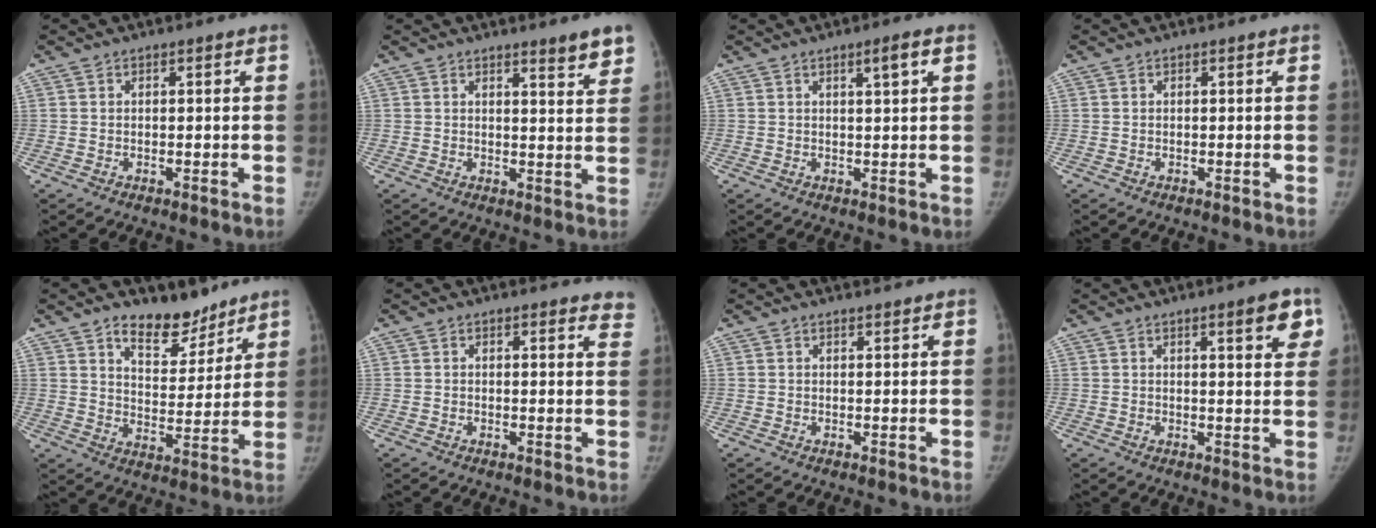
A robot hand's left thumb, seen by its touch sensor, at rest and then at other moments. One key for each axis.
{"total": 4.7, "fx": 3.6, "fy": 0.5, "fz": 3.0, "tx": -0.022, "ty": -0.025, "tz": 0.045}
{"total": 2.6, "fx": 1.2, "fy": 0.0, "fz": 2.3, "tx": -0.033, "ty": -0.005, "tz": 0.020}
{"total": 0.0}
{"total": 9.9, "fx": 7.8, "fy": 4.9, "fz": 3.7, "tx": -0.022, "ty": -0.058, "tz": 0.133}
{"total": 5.2, "fx": 4.9, "fy": 1.3, "fz": 1.3, "tx": 0.016, "ty": -0.022, "tz": 0.029}
{"total": 1.4, "fx": 1.3, "fy": 0.0, "fz": 0.3, "tx": 0.002, "ty": -0.006, "tz": 0.023}
{"total": 5.9, "fx": 3.2, "fy": 1.4, "fz": 4.8, "tx": -0.043, "ty": -0.012, "tz": 0.039}